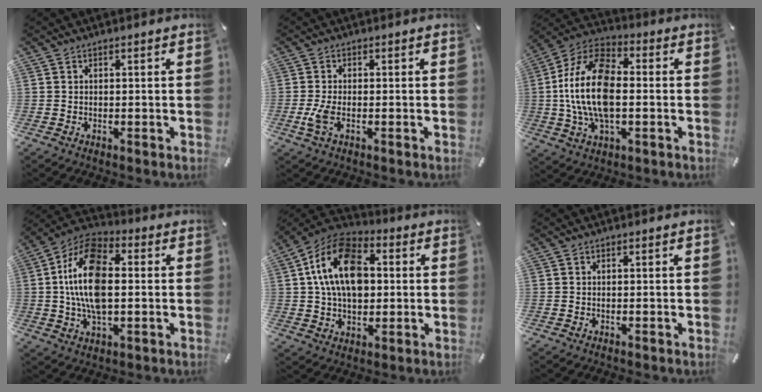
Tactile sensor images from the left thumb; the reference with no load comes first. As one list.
[{"total": 3.8, "force": [-1.0, 1.6, 3.3], "torque": [-0.074, 0.001, -0.021]}, {"total": 17.3, "force": [-0.9, 9.8, 14.3], "torque": [-0.305, 0.003, -0.018]}, {"total": 15.3, "force": [0.6, 8.5, 12.8], "torque": [-0.276, -0.005, 0.005]}, {"total": 16.2, "force": [2.4, 11.5, 11.2], "torque": [-0.223, 0.011, 0.040]}, {"total": 0.0}]